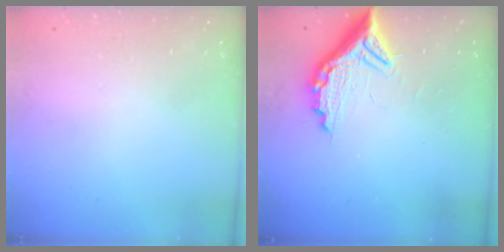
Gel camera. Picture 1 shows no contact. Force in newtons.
{"total": 11.6, "press": 11.5, "slide": 1.0}